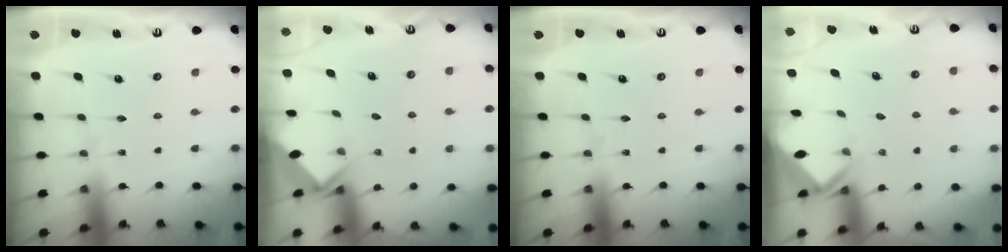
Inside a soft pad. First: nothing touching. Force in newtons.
{"total": 2.7, "press": 2.7, "slide": 0.2}
{"total": 0.0}
{"total": 2.7, "press": 2.7, "slide": 0.2}